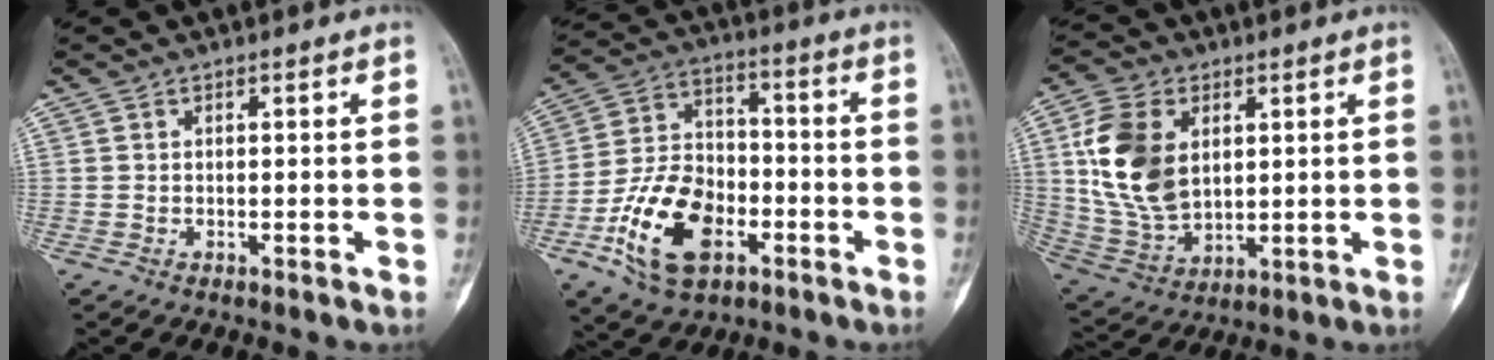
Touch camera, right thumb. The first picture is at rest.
{"total": 16.5, "force": [-6.5, 10.1, 11.3], "torque": [-0.192, 0.033, -0.116]}
{"total": 15.3, "force": [3.6, 10.0, 11.0], "torque": [-0.203, -0.011, 0.079]}